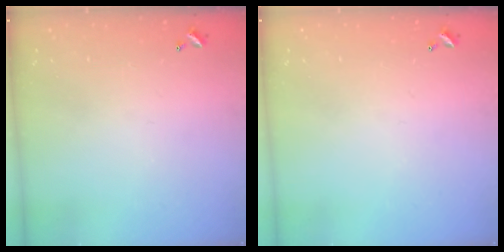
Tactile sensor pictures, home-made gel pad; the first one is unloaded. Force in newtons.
{"total": 0.0}